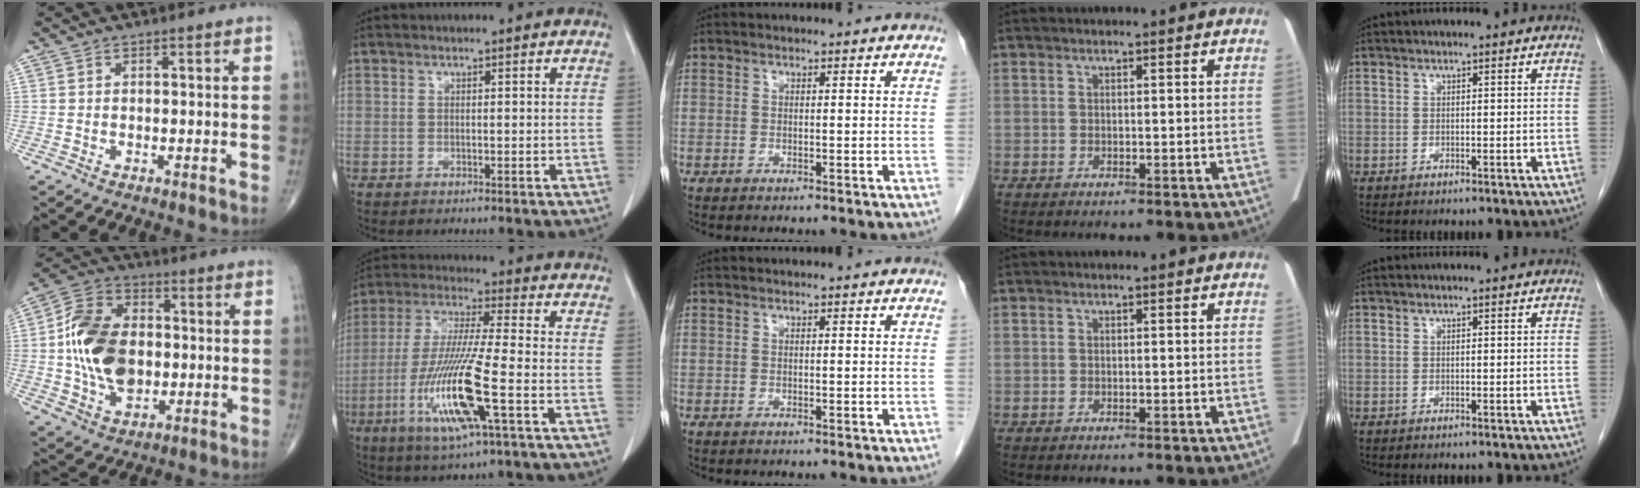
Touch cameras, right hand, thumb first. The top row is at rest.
{"thumb": {"total": 17.1, "force": [-0.2, 11.6, 12.6], "torque": [-0.212, 0.017, -0.002]}, "index": {"total": 14.9, "force": [-5.0, 0.3, 14.0], "torque": [-0.293, -0.021, -0.098]}}